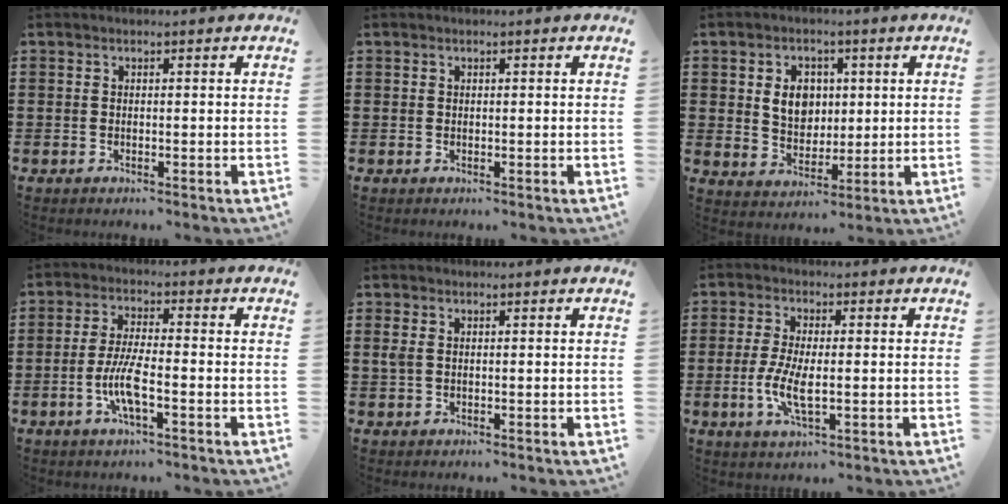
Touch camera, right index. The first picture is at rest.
{"total": 0.0}
{"total": 6.0, "force": [1.2, 4.9, 3.2], "torque": [-0.066, 0.011, 0.015]}
{"total": 6.4, "force": [-2.3, 1.3, 5.8], "torque": [-0.131, -0.013, -0.049]}
{"total": 1.5, "force": [0.3, 0.9, 1.2], "torque": [-0.041, 0.000, 0.000]}
{"total": 6.2, "force": [-1.0, 2.1, 5.8], "torque": [-0.127, -0.007, -0.023]}